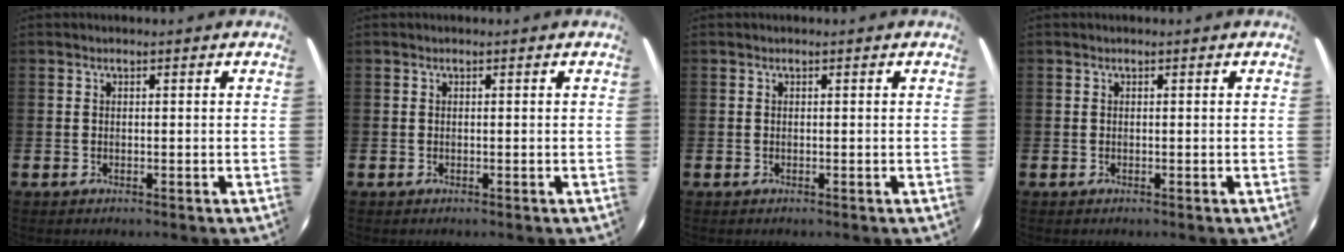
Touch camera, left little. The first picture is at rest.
{"total": 0.0}
{"total": 0.0}
{"total": 0.0}